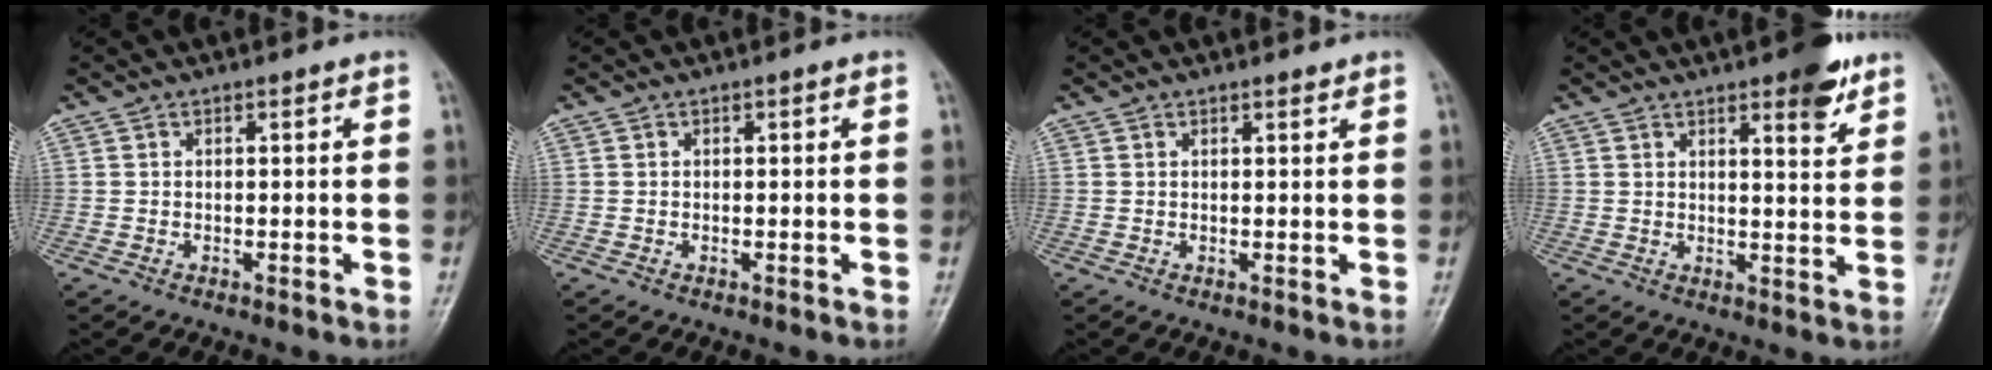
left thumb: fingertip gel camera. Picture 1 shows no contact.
{"total": 0.0}
{"total": 0.8, "force": [0.7, 0.2, 0.3], "torque": [-0.005, -0.006, 0.011]}
{"total": 7.0, "force": [4.4, 2.0, 5.0], "torque": [-0.053, -0.024, 0.056]}